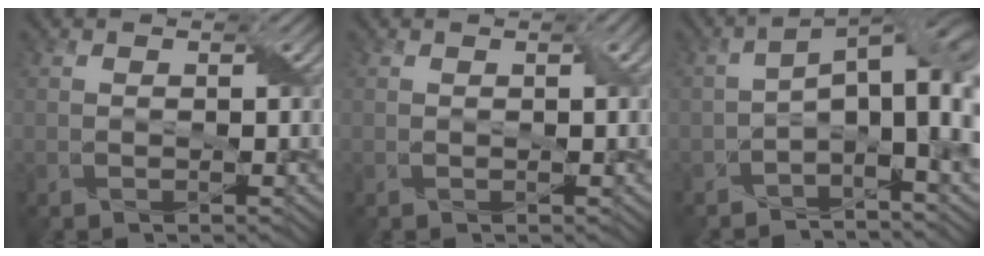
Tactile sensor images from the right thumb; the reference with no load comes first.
{"total": 0.9, "force": [0.2, 0.0, 0.9], "torque": [-0.015, 0.005, 0.002]}
{"total": 9.9, "force": [-1.6, 4.4, 8.7], "torque": [-0.126, 0.004, -0.033]}